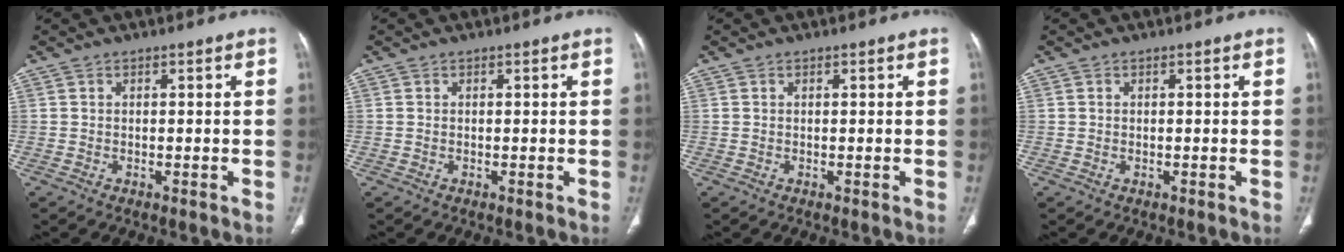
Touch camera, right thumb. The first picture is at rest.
{"total": 0.0}
{"total": 0.0}
{"total": 0.0}